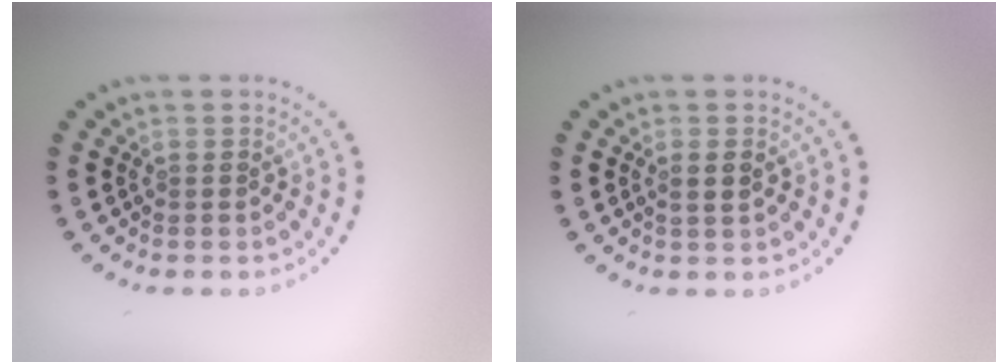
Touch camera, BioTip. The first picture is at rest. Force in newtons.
{"total": 1.2, "press": 1.1, "slide": 0.4}